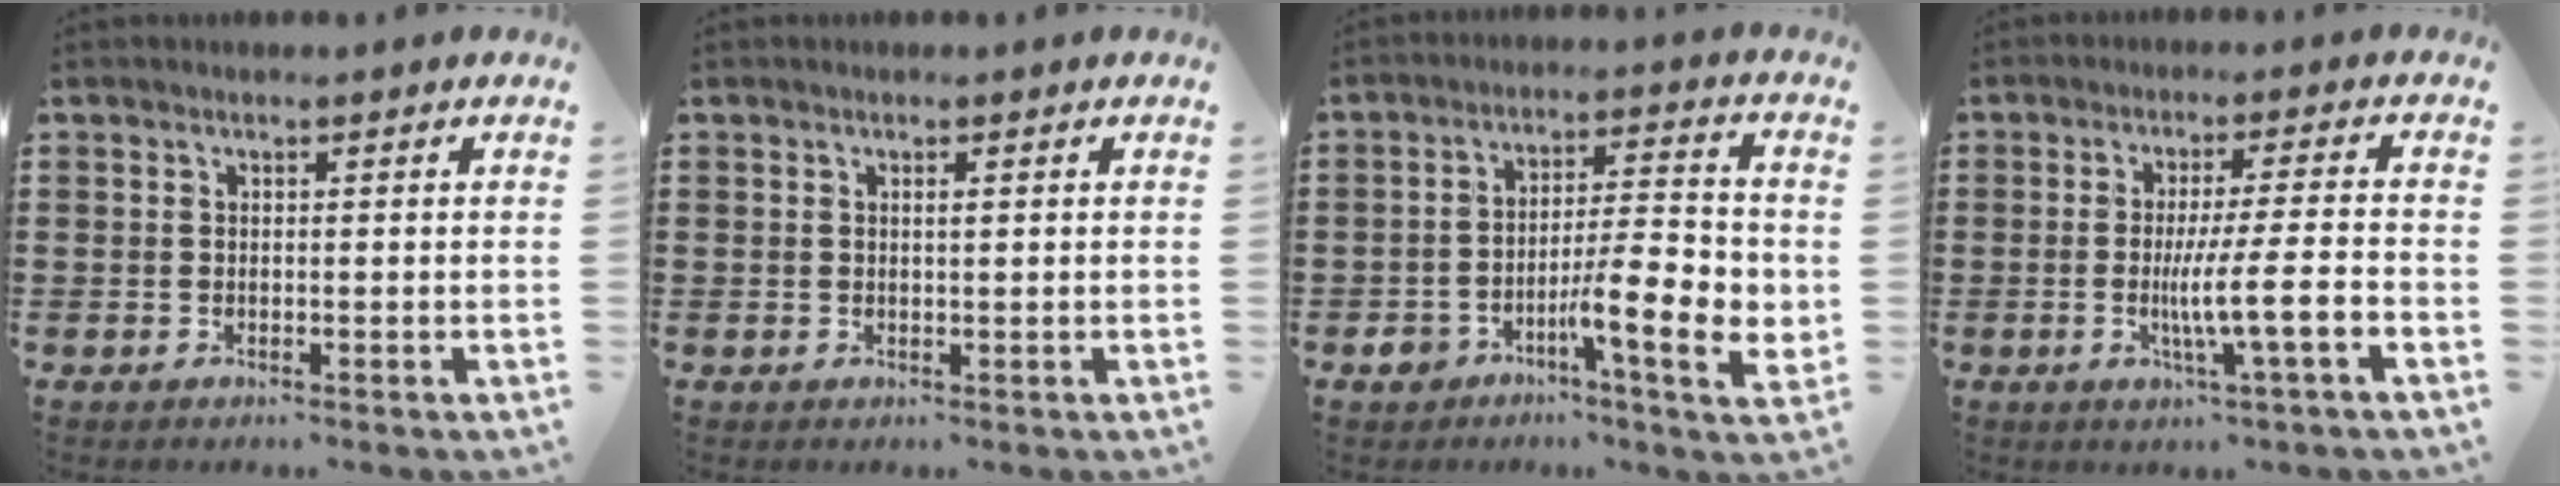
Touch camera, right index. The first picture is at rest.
{"total": 0.7, "force": [0.2, 0.1, 0.6], "torque": [-0.013, 0.001, 0.004]}
{"total": 10.4, "force": [-3.7, 3.1, 9.2], "torque": [-0.155, -0.001, -0.066]}
{"total": 7.9, "force": [-2.2, -0.1, 7.5], "torque": [-0.131, -0.014, -0.040]}